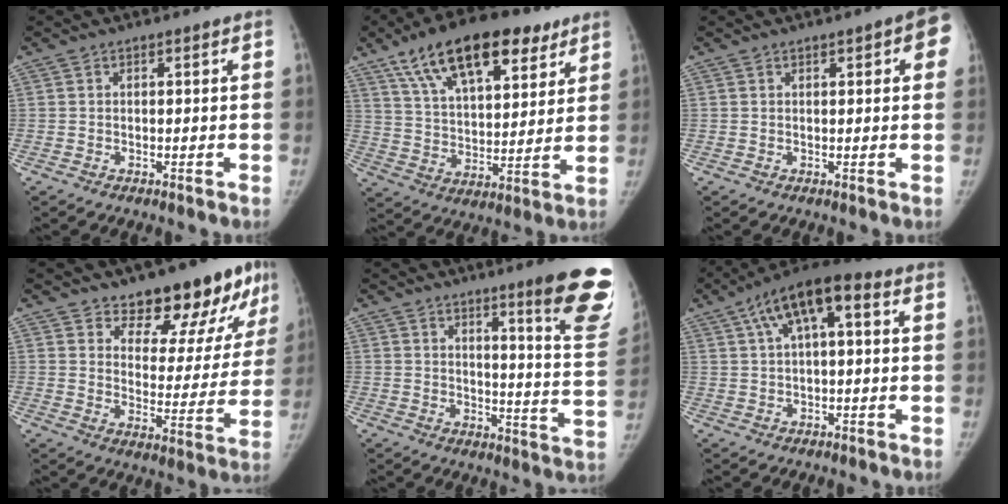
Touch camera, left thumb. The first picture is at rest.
{"total": 21.5, "force": [12.6, 9.8, 14.4], "torque": [-0.204, -0.021, 0.215]}
{"total": 5.7, "force": [2.1, 2.0, 5.0], "torque": [-0.038, 0.002, 0.017]}
{"total": 16.0, "force": [11.7, 6.9, 8.5], "torque": [-0.050, -0.091, 0.159]}
{"total": 17.0, "force": [11.3, 1.4, 12.7], "torque": [-0.127, -0.083, 0.141]}
{"total": 10.9, "force": [3.2, 4.3, 9.5], "torque": [-0.164, 0.035, 0.045]}